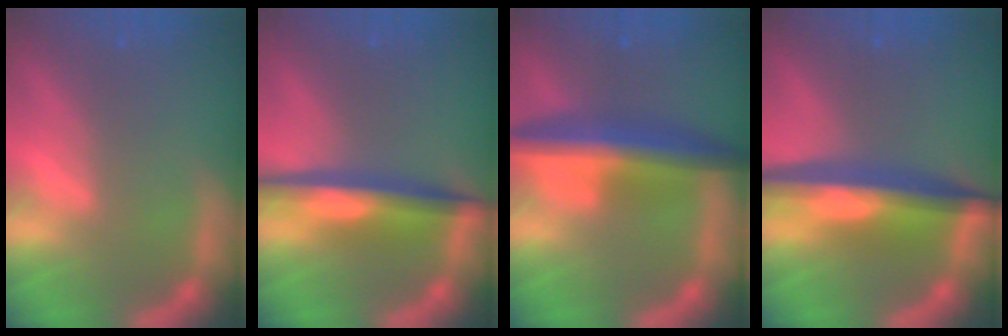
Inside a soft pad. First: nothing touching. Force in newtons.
{"total": 6.0}
{"total": 7.4}
{"total": 8.1}